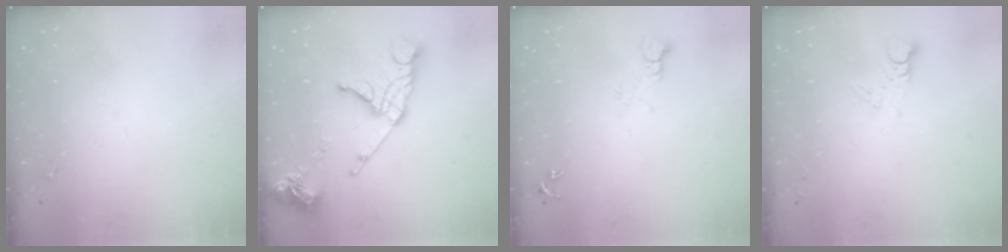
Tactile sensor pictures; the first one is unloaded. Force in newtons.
{"total": 17.0, "press": 16.9, "slide": 1.8}
{"total": 3.9, "press": 3.8, "slide": 0.4}
{"total": 3.0, "press": 3.0, "slide": 0.3}